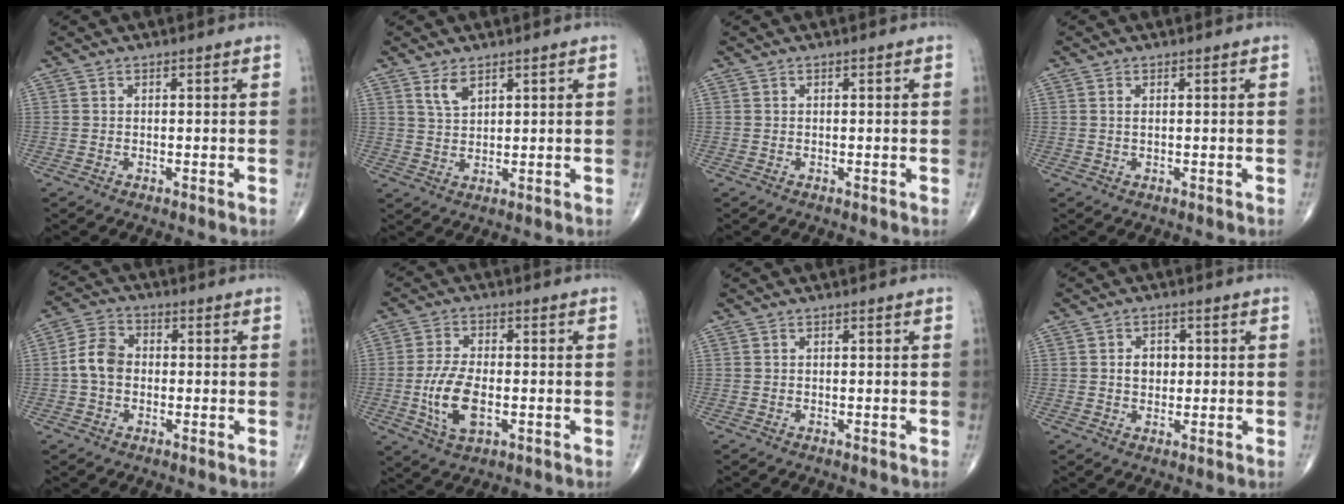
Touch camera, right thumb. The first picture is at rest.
{"total": 3.7, "force": [2.4, 1.7, 2.2], "torque": [-0.037, -0.014, 0.051]}
{"total": 0.0}
{"total": 0.8, "force": [0.3, 0.3, 0.7], "torque": [-0.019, 0.003, 0.007]}
{"total": 6.6, "force": [-0.6, 4.9, 4.3], "torque": [-0.077, 0.022, -0.021]}
{"total": 9.4, "force": [-1.9, 4.6, 8.0], "torque": [-0.161, 0.001, -0.033]}
{"total": 0.0}
{"total": 3.7, "force": [0.4, 2.9, 2.3], "torque": [-0.021, 0.004, 0.004]}